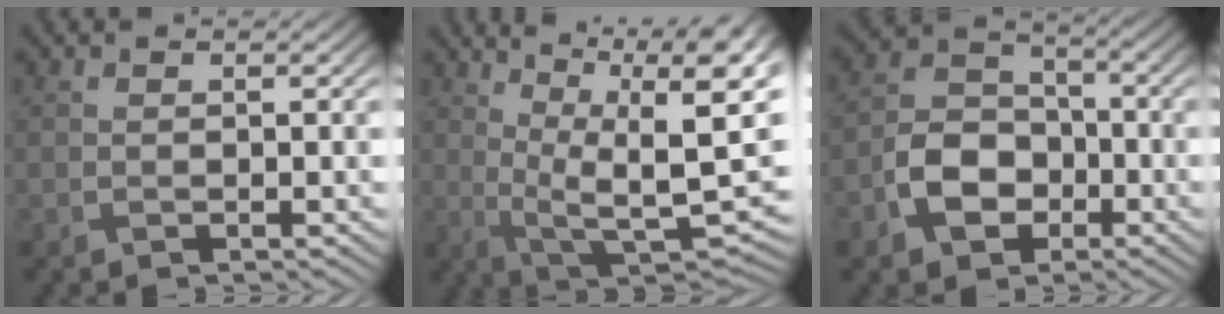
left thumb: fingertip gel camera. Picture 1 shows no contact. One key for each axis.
{"total": 15.4, "fx": 4.7, "fy": 6.1, "fz": 13.3, "tx": -0.210, "ty": 0.008, "tz": 0.075}
{"total": 7.3, "fx": -3.0, "fy": 5.3, "fz": 4.0, "tx": -0.081, "ty": 0.002, "tz": -0.068}